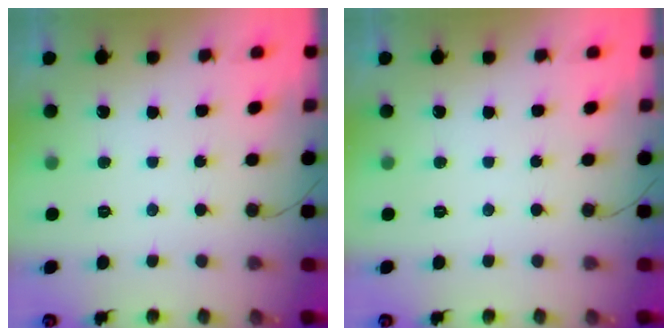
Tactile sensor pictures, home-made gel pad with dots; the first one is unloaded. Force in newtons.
{"total": 0.0}